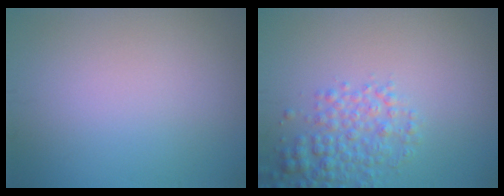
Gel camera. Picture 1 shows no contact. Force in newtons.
{"total": 3.9, "press": 3.9, "slide": 0.2}